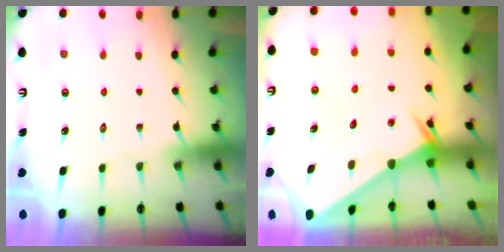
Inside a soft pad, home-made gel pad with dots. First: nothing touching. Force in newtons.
{"total": 2.6, "press": 2.6, "slide": 0.0}